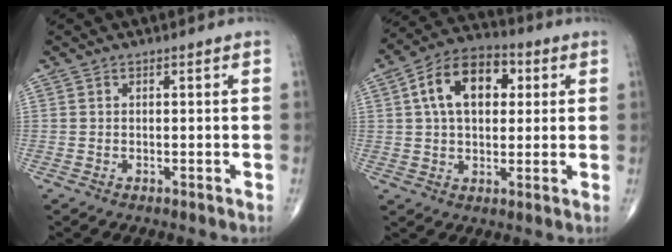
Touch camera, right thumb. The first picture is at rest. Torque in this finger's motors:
{"motor_torque": [0.44, 2.47, 1.34, 0.61, 0.09]}